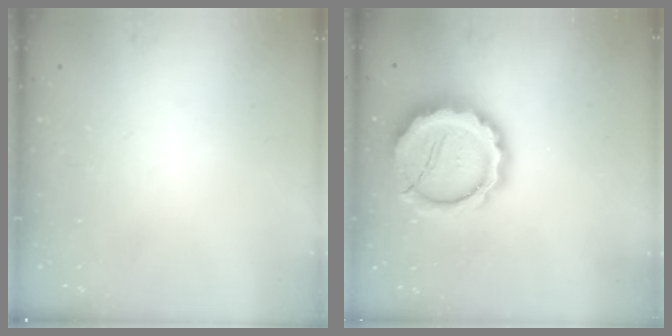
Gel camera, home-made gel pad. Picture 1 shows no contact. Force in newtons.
{"total": 16.3, "press": 16.0, "slide": 3.1}